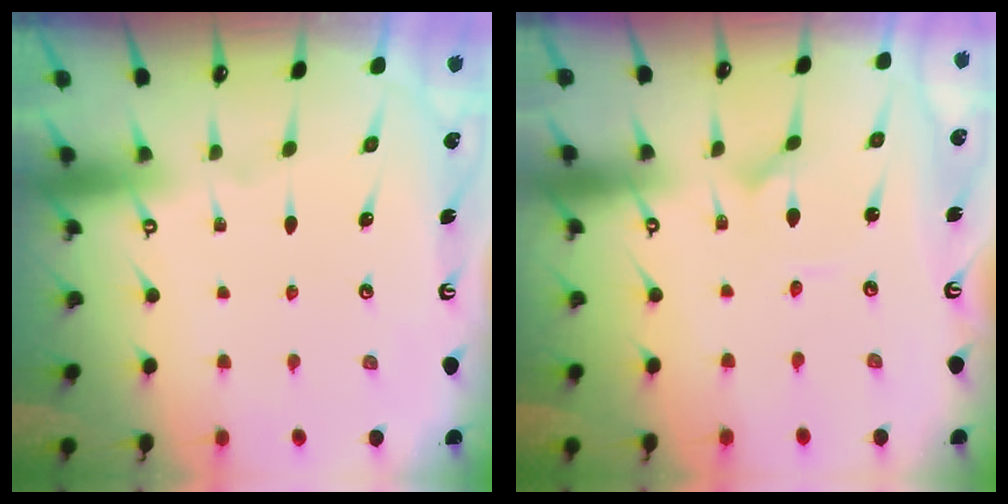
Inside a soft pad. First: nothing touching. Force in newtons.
{"total": 1.0, "press": 1.0, "slide": 0.1}